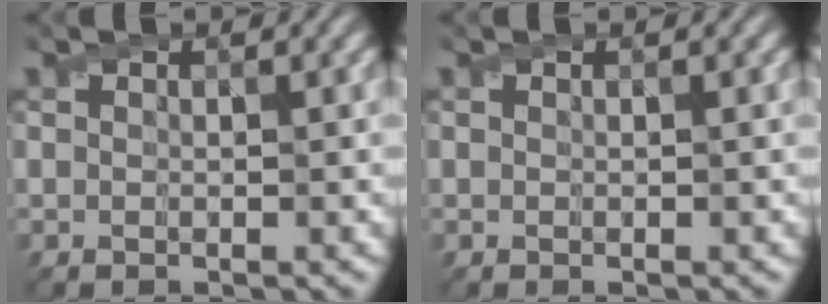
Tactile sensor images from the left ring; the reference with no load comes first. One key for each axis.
{"total": 0.0}